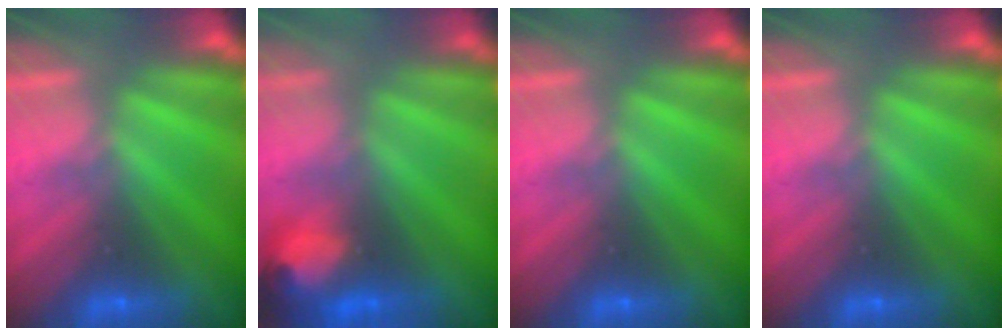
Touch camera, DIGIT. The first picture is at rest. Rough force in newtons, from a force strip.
{"total": 8.4}
{"total": 0.0}
{"total": 0.0}